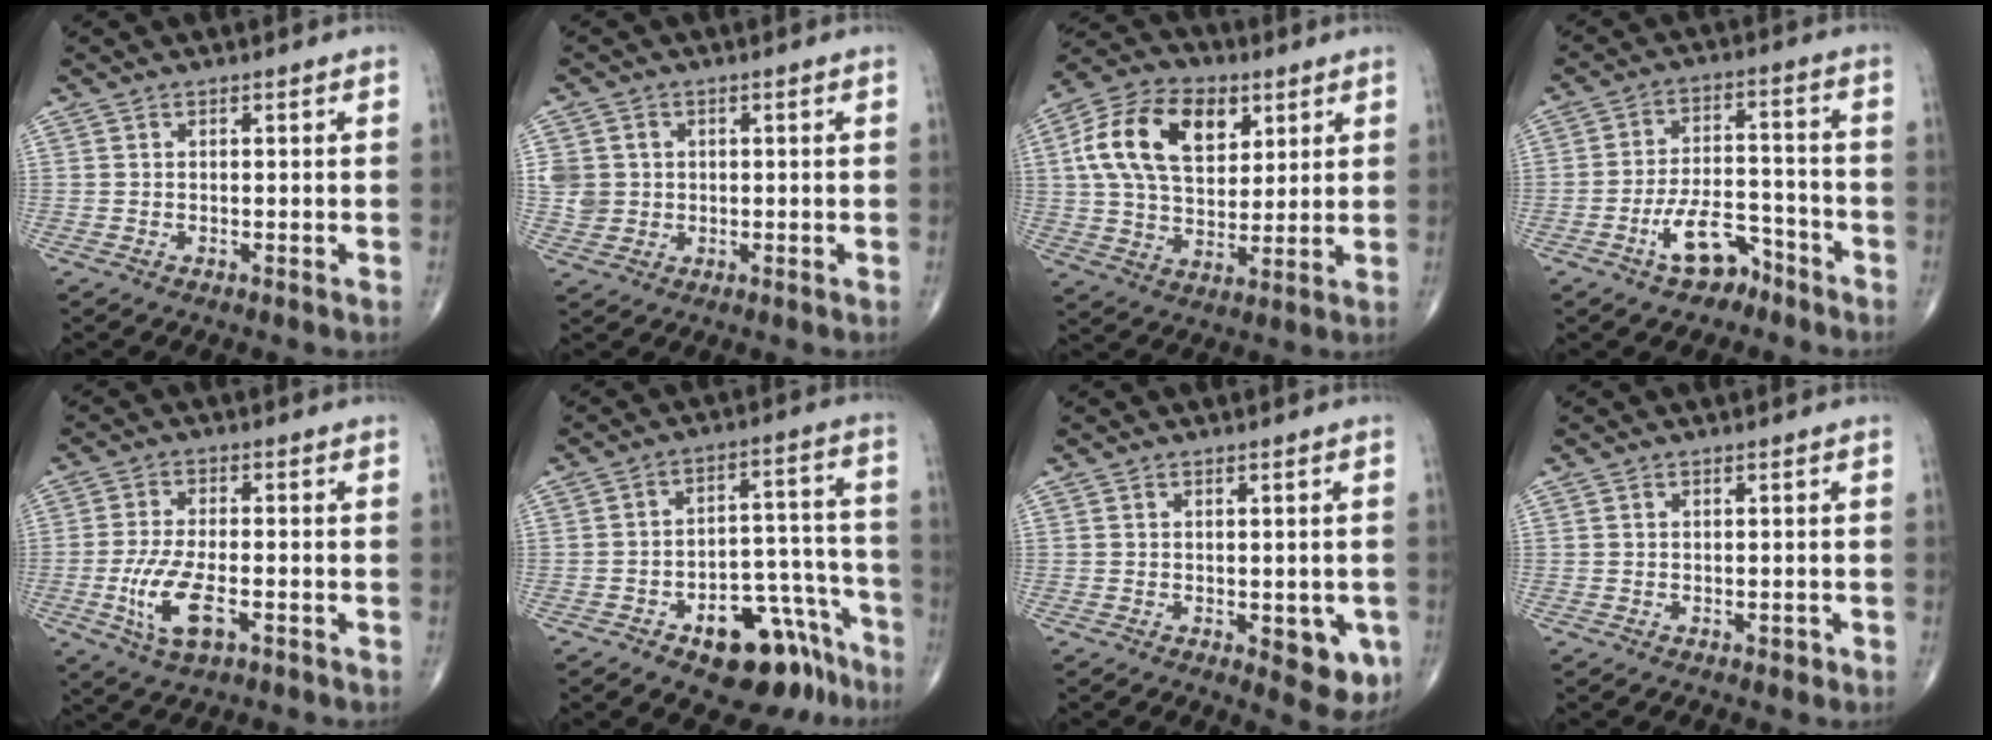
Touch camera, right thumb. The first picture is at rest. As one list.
[{"total": 4.9, "force": [0.5, 4.5, 1.9], "torque": [-0.020, 0.003, 0.017]}, {"total": 17.5, "force": [5.8, 11.0, 12.3], "torque": [-0.207, -0.002, 0.101]}, {"total": 8.9, "force": [-5.5, 4.5, 5.3], "torque": [-0.079, 0.048, -0.093]}, {"total": 9.3, "force": [-3.0, 3.9, 7.9], "torque": [-0.166, 0.003, -0.052]}, {"total": 15.3, "force": [-9.2, 7.7, 9.4], "torque": [-0.079, 0.091, -0.125]}, {"total": 6.8, "force": [-1.9, 3.2, 5.7], "torque": [-0.045, -0.008, -0.016]}, {"total": 0.8, "force": [-0.2, 0.5, 0.5], "torque": [-0.004, 0.000, -0.004]}]